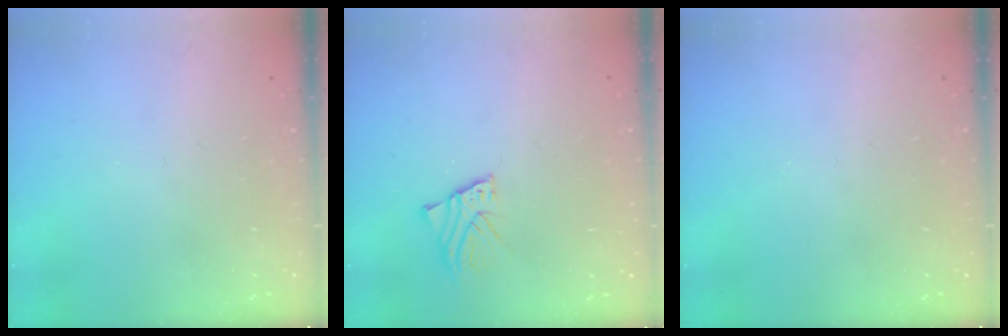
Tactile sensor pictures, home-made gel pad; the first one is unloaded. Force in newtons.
{"total": 2.5, "press": 2.5, "slide": 0.2}
{"total": 0.0}